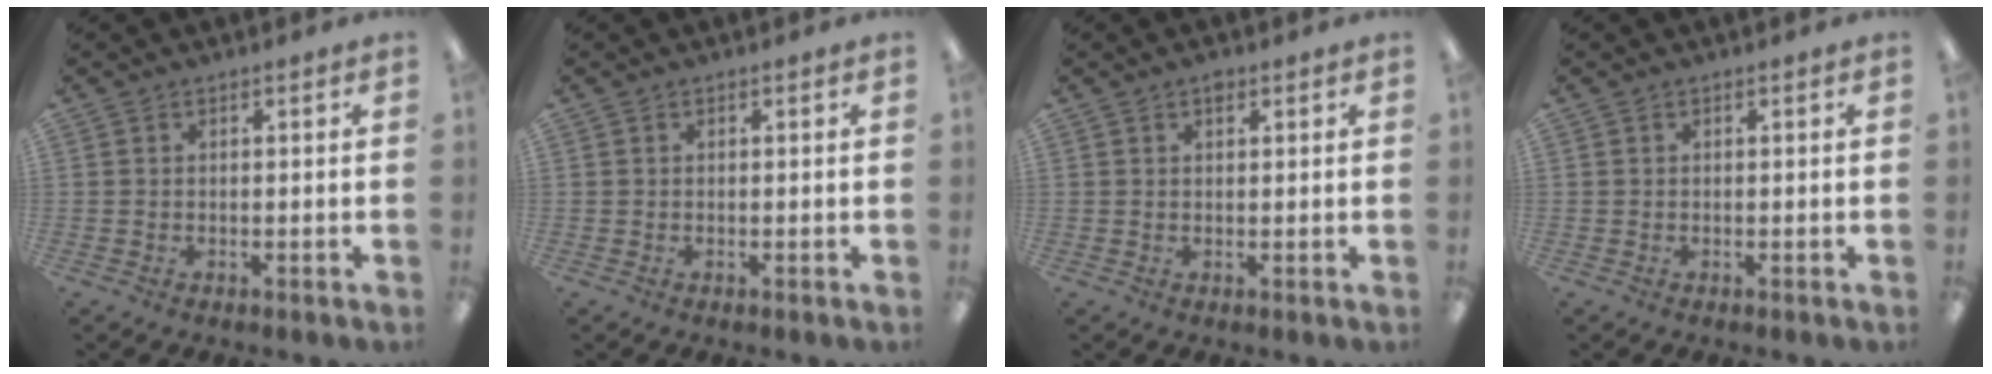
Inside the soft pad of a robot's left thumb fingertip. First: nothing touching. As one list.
[{"total": 0.0}, {"total": 1.5, "force": [1.0, 0.7, 1.0], "torque": [-0.013, -0.001, 0.016]}, {"total": 0.0}]